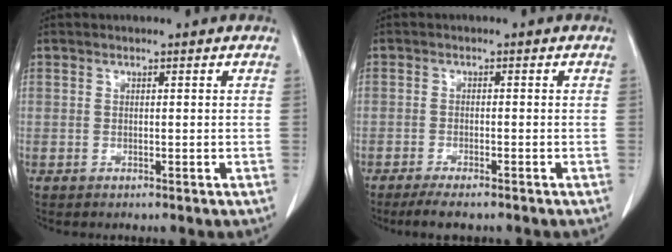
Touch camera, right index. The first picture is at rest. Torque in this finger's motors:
{"motor_torque": [0.28, -0.28, 0.11, 0.04]}